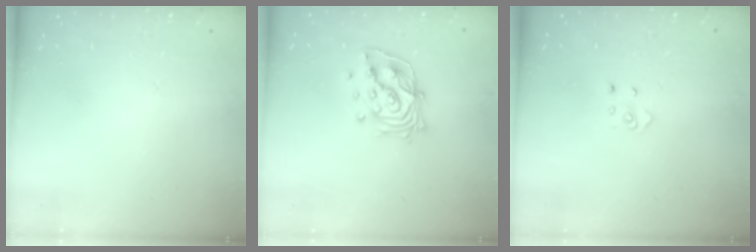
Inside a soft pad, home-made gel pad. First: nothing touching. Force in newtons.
{"total": 13.7, "press": 13.4, "slide": 3.0}
{"total": 2.6, "press": 2.6, "slide": 0.3}